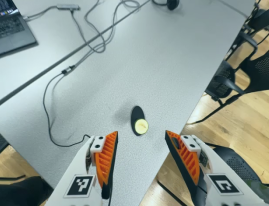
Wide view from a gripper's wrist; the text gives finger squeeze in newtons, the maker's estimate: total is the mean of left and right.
{"total": 0.0}